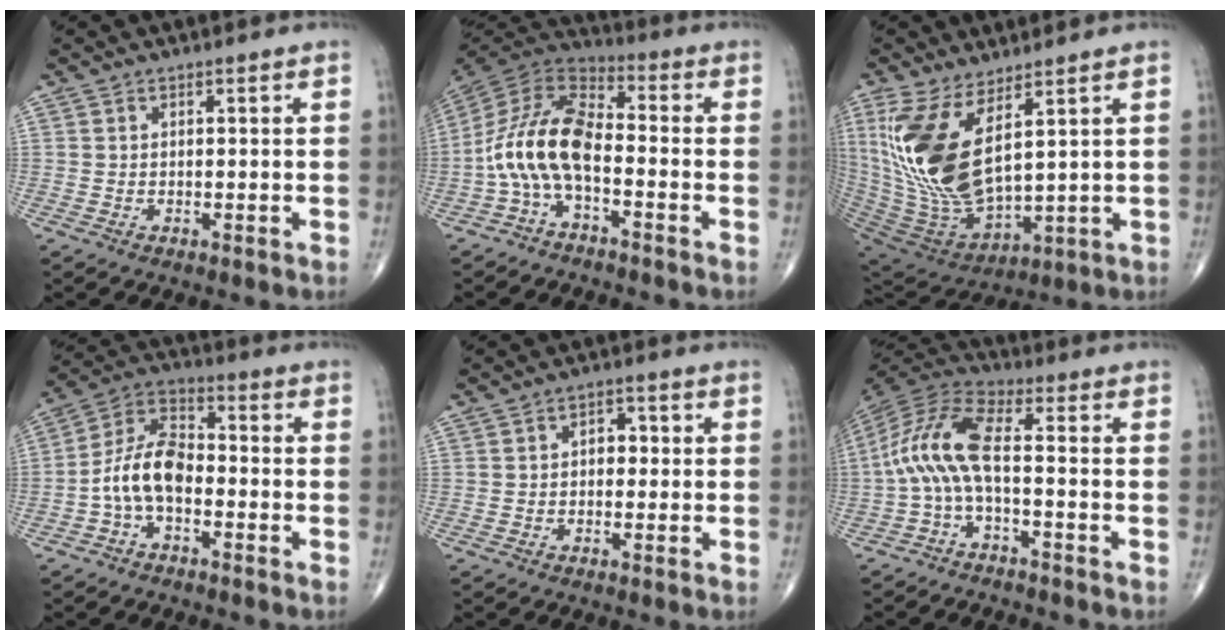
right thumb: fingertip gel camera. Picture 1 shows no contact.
{"total": 12.9, "force": [-3.5, 6.2, 10.8], "torque": [-0.221, 0.058, -0.078]}
{"total": 18.1, "force": [6.4, 7.6, 15.1], "torque": [-0.323, -0.045, 0.142]}
{"total": 9.9, "force": [-2.5, 5.6, 7.8], "torque": [-0.144, 0.042, -0.060]}
{"total": 3.3, "force": [0.1, 2.3, 2.3], "torque": [-0.017, 0.013, -0.005]}
{"total": 11.2, "force": [-2.2, 3.5, 10.4], "torque": [-0.230, 0.053, -0.052]}